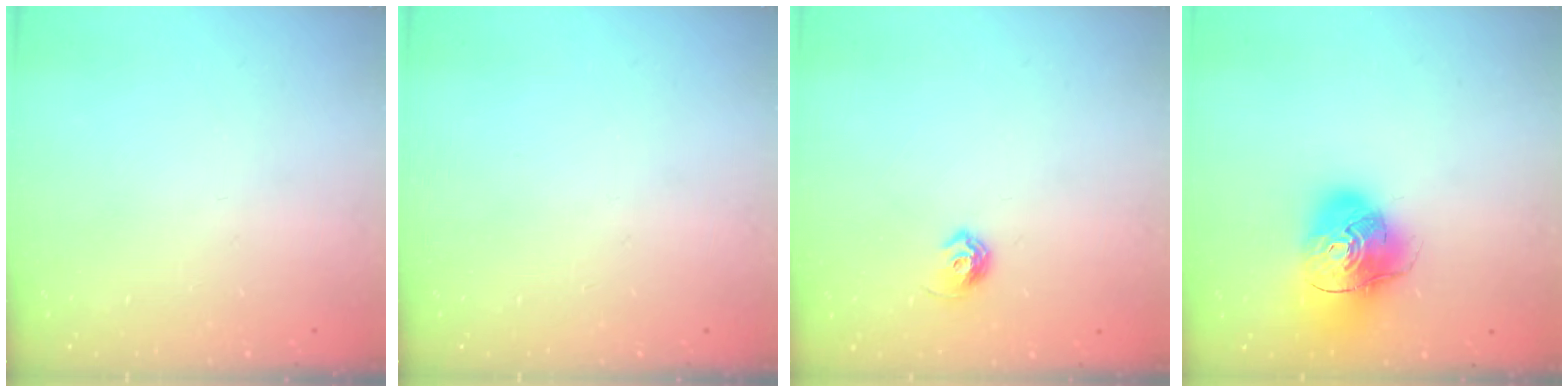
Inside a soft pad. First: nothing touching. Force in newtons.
{"total": 0.0}
{"total": 6.1, "press": 6.0, "slide": 1.1}
{"total": 13.7, "press": 13.6, "slide": 1.7}